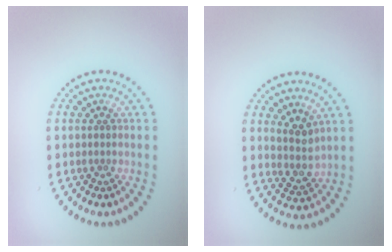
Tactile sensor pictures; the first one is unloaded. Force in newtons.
{"total": 2.3, "press": 1.9, "slide": 1.3}